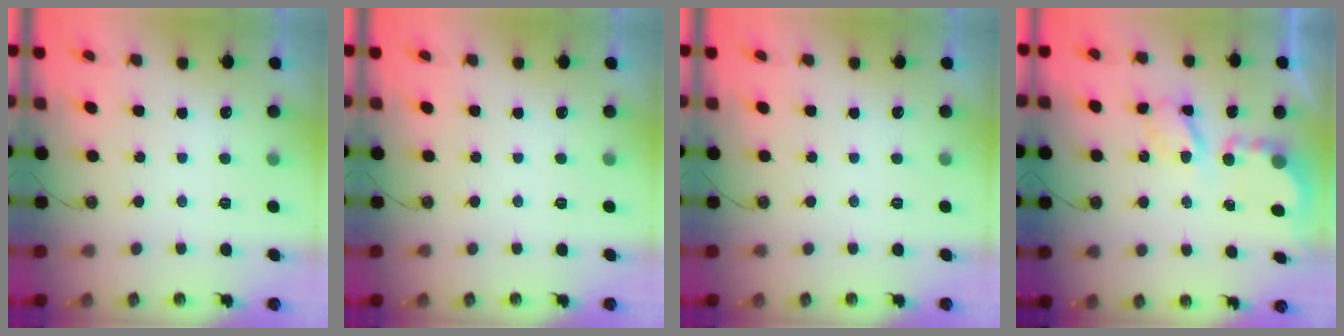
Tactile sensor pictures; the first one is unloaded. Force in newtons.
{"total": 0.0}
{"total": 0.0}
{"total": 5.7, "press": 5.7, "slide": 0.4}